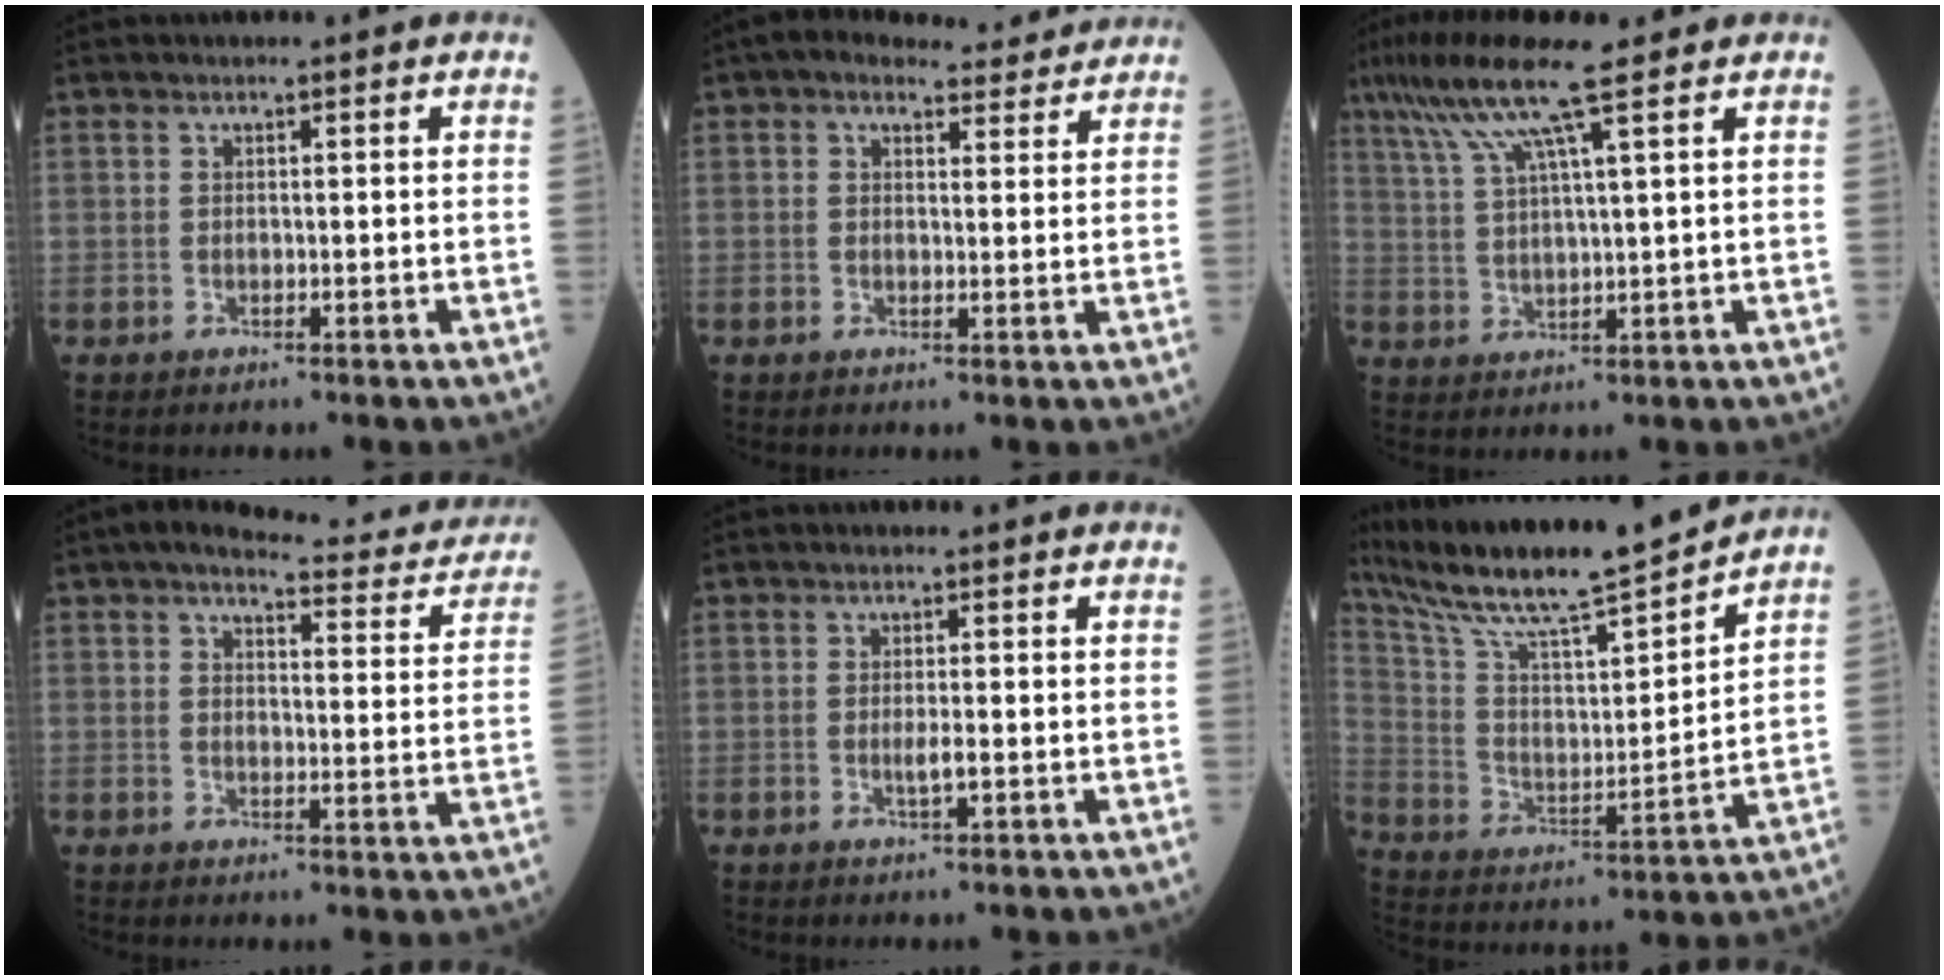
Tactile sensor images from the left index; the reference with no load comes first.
{"total": 7.0, "force": [6.2, 2.6, 2.0], "torque": [-0.025, 0.026, 0.075]}
{"total": 9.5, "force": [6.3, -0.4, 7.1], "torque": [-0.140, 0.026, 0.114]}
{"total": 14.6, "force": [13.3, 3.3, 5.1], "torque": [-0.042, -0.012, 0.139]}
{"total": 1.8, "force": [-0.5, 0.1, 1.7], "torque": [-0.035, -0.002, -0.008]}
{"total": 19.6, "force": [17.2, 0.2, 9.2], "torque": [-0.170, 0.004, 0.295]}